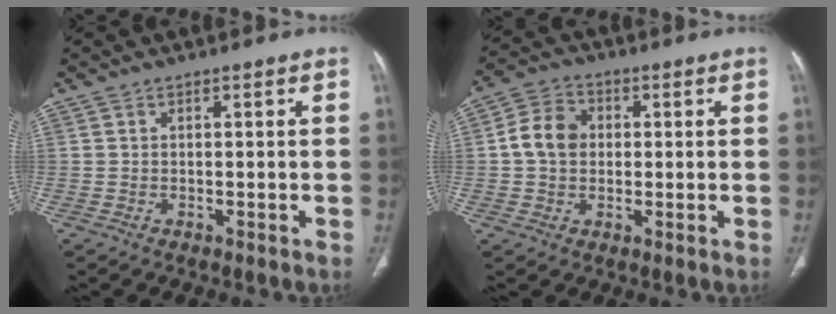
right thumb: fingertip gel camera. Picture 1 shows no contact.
{"total": 7.5, "force": [0.5, 6.1, 4.4], "torque": [-0.072, 0.015, 0.002]}